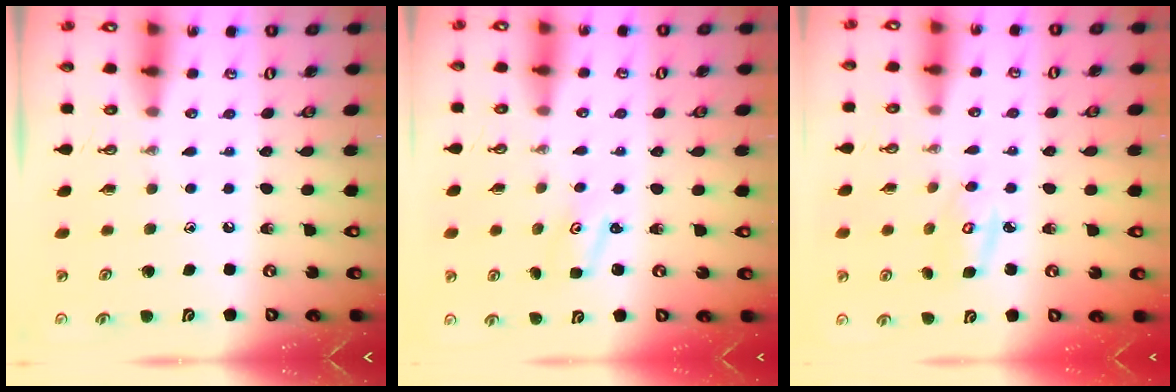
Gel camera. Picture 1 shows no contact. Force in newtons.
{"total": 1.4, "press": 1.4, "slide": 0.2}
{"total": 4.4, "press": 4.4, "slide": 0.3}